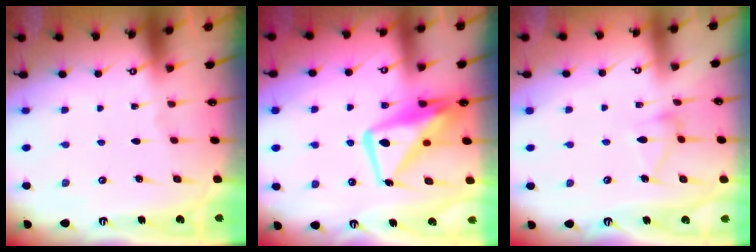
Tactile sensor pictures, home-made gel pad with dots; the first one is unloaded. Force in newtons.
{"total": 14.3, "press": 14.2, "slide": 1.1}
{"total": 8.7, "press": 8.7, "slide": 0.5}